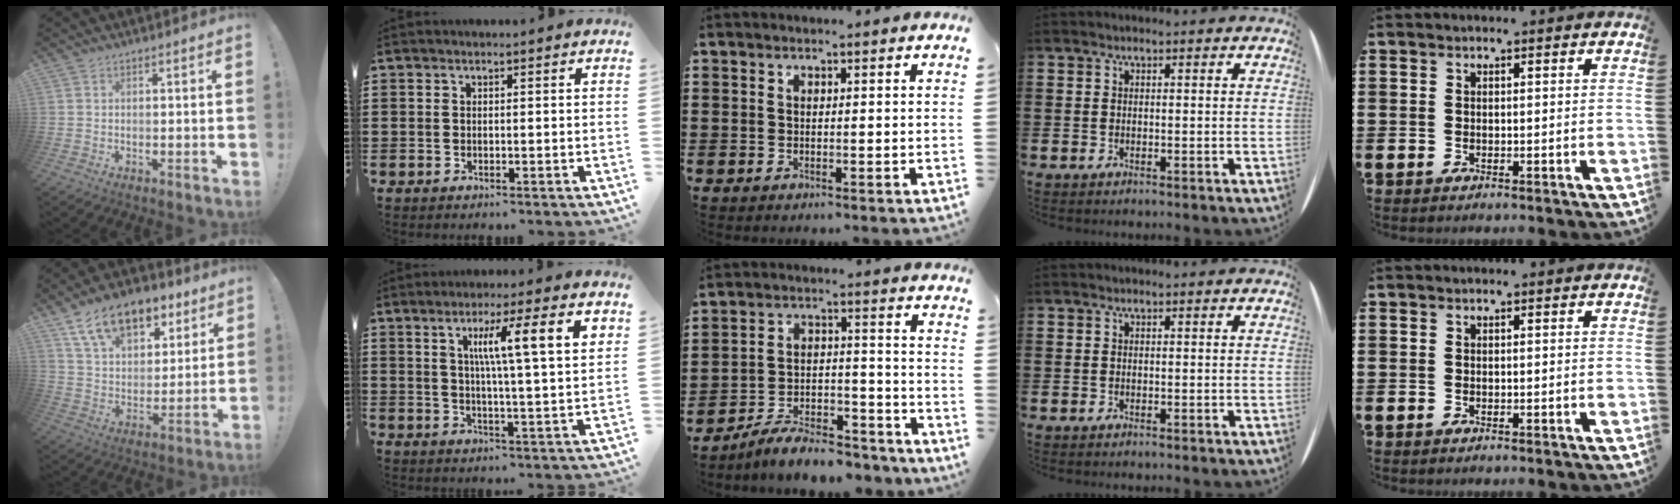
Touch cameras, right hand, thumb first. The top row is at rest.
{"thumb": {"total": 16.9, "force": [10.5, 9.8, 9.0], "torque": [-0.148, -0.060, 0.193]}, "index": {"total": 8.9, "force": [3.3, 0.6, 8.2], "torque": [-0.148, -0.002, 0.048]}, "middle": {"total": 7.8, "force": [-7.2, 1.4, 2.5], "torque": [-0.043, 0.019, -0.138]}}